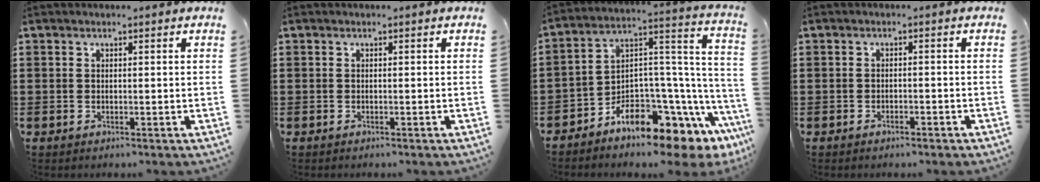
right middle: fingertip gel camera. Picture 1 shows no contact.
{"total": 0.0}
{"total": 8.2, "force": [-7.3, 2.2, 3.2], "torque": [-0.074, -0.017, -0.148]}
{"total": 1.0, "force": [-0.9, 0.2, 0.4], "torque": [-0.010, -0.002, -0.017]}